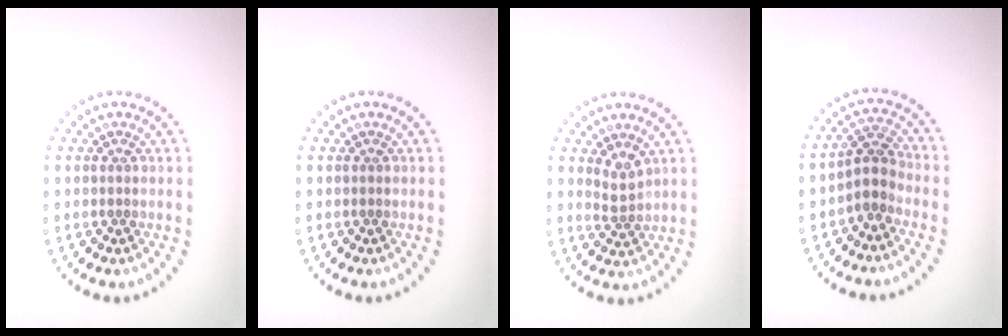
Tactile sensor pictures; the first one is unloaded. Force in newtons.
{"total": 0.0}
{"total": 1.7, "press": 1.3, "slide": 1.1}
{"total": 2.6, "press": 2.1, "slide": 1.6}